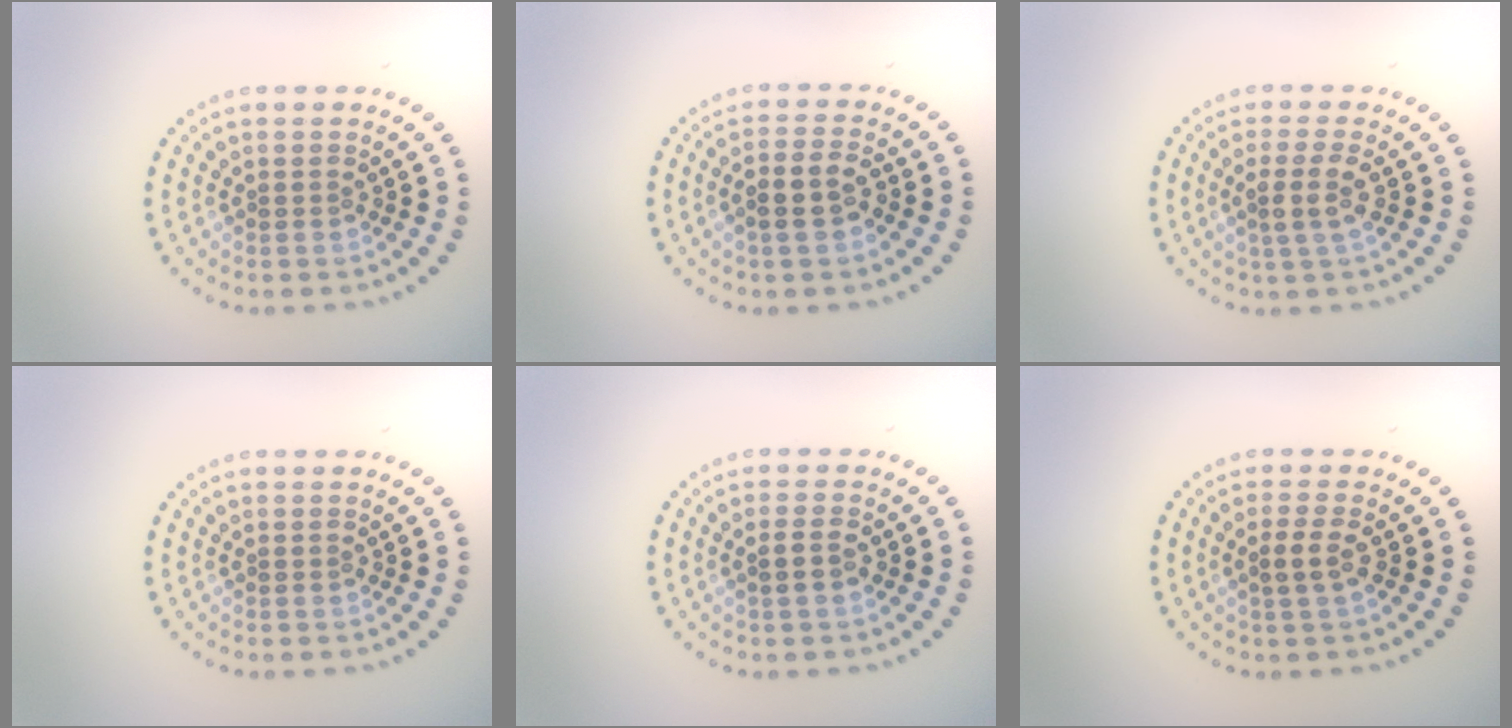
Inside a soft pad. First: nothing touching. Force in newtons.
{"total": 2.8, "press": 2.7, "slide": 0.9}
{"total": 2.2, "press": 1.9, "slide": 1.1}
{"total": 0.0}
{"total": 1.2, "press": 1.2, "slide": 0.2}
{"total": 1.7, "press": 1.6, "slide": 0.6}